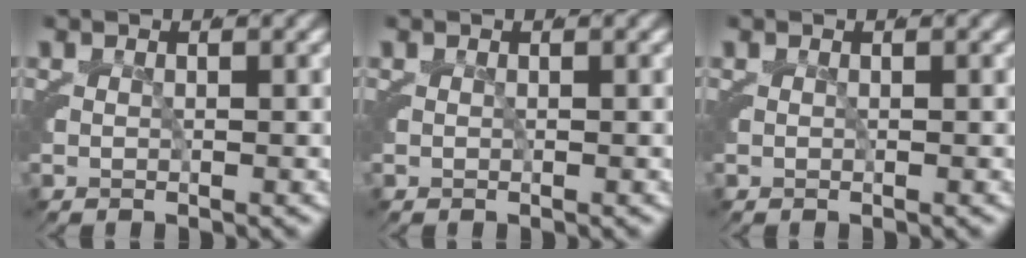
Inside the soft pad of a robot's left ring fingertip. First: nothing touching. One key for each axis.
{"total": 0.0}
{"total": 0.0}